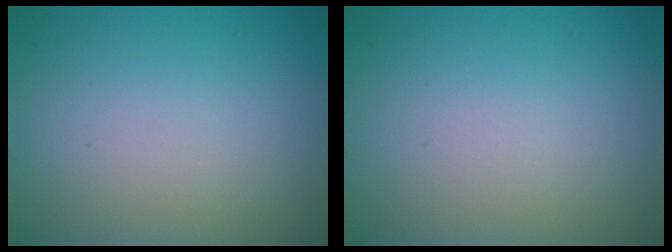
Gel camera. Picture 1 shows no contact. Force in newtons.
{"total": 0.0}